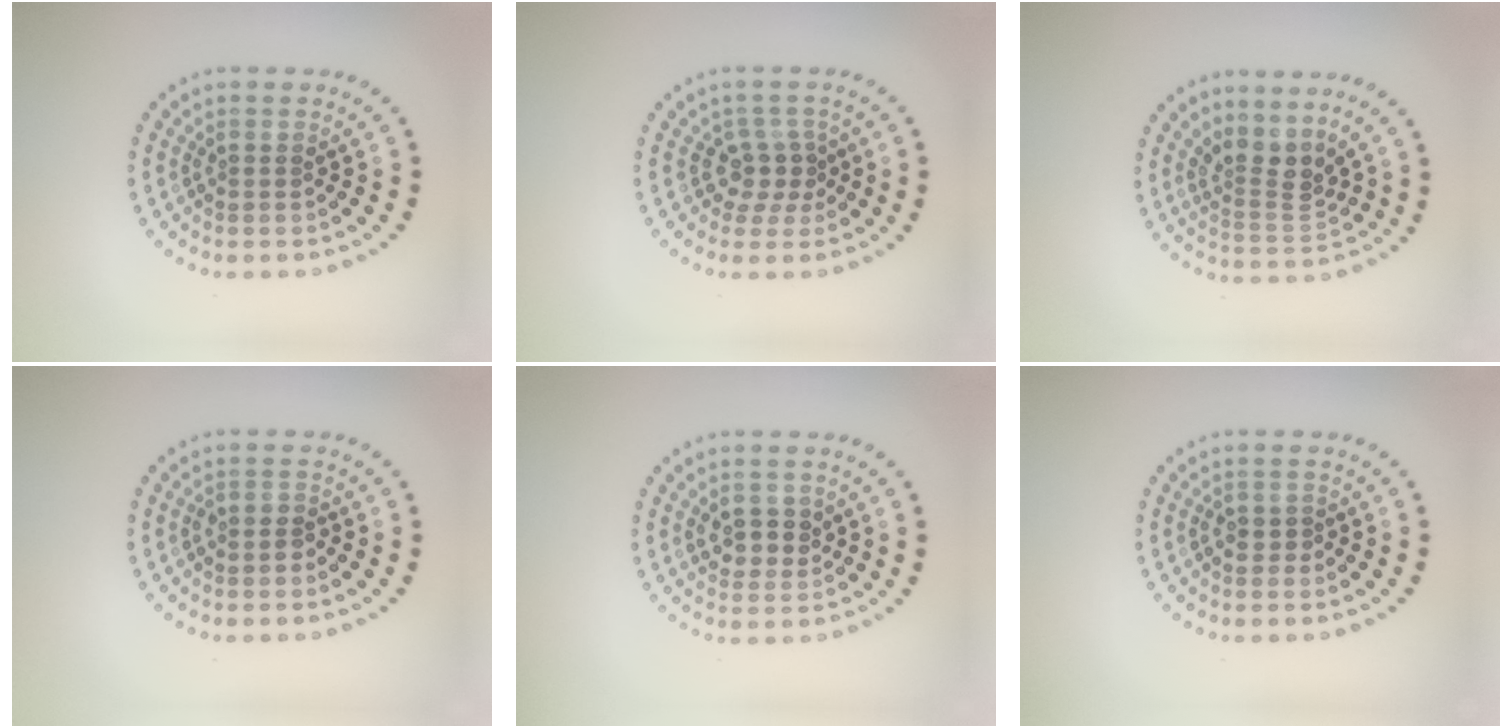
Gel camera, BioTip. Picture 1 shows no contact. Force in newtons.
{"total": 2.5, "press": 1.8, "slide": 1.8}
{"total": 3.2, "press": 2.4, "slide": 2.0}
{"total": 1.0, "press": 0.7, "slide": 0.6}
{"total": 2.5, "press": 2.4, "slide": 0.8}
{"total": 0.9, "press": 0.7, "slide": 0.5}